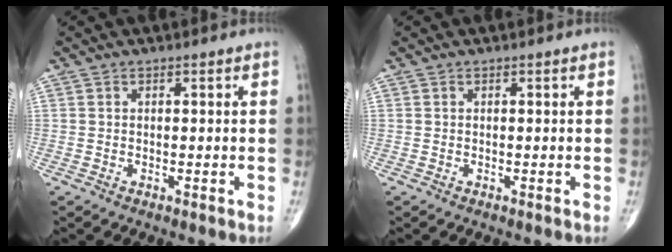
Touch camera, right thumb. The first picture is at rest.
{"total": 0.0}